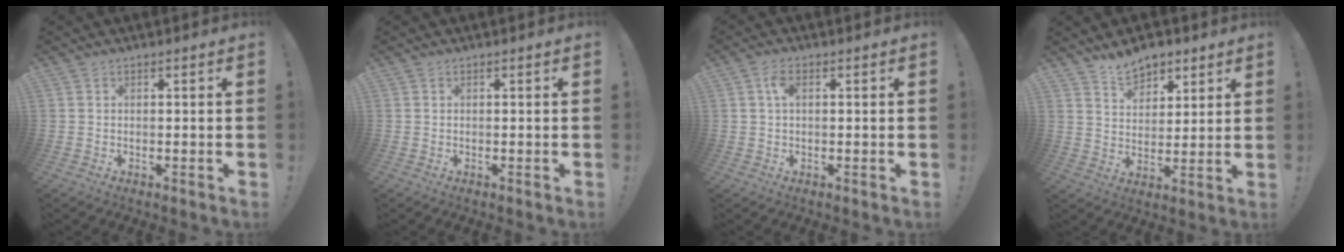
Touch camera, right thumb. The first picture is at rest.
{"total": 0.0}
{"total": 3.4, "force": [0.8, 1.8, 2.8], "torque": [-0.053, 0.006, 0.011]}
{"total": 8.1, "force": [6.6, 4.3, 2.1], "torque": [-0.041, -0.038, 0.127]}